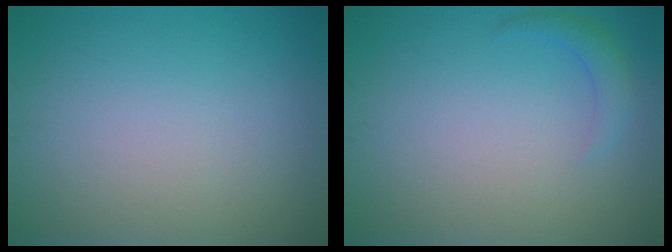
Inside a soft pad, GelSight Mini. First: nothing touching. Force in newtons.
{"total": 1.4, "press": 1.4, "slide": 0.1}